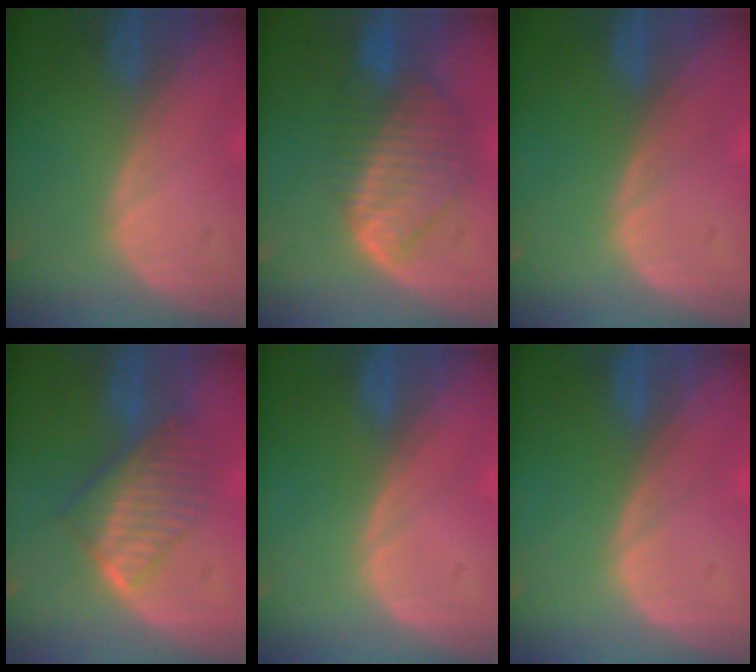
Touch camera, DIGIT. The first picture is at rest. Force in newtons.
{"total": 8.7, "press": 7.7, "slide": 4.2}
{"total": 0.0}
{"total": 7.6, "press": 6.9, "slide": 3.2}
{"total": 0.0}
{"total": 0.0}